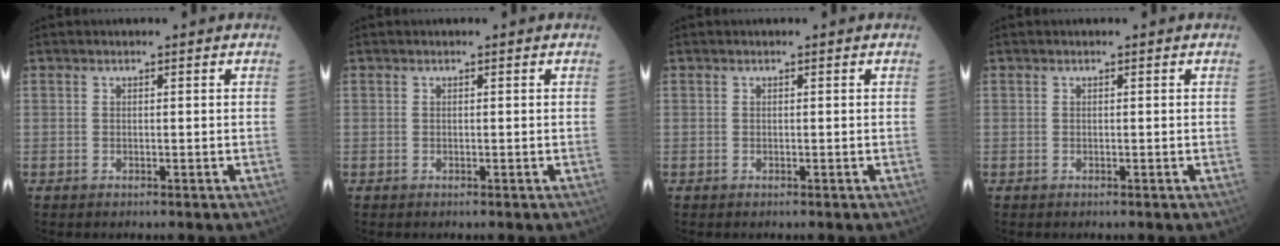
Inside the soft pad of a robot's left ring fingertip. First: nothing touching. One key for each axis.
{"total": 0.0}
{"total": 0.0}
{"total": 0.0}